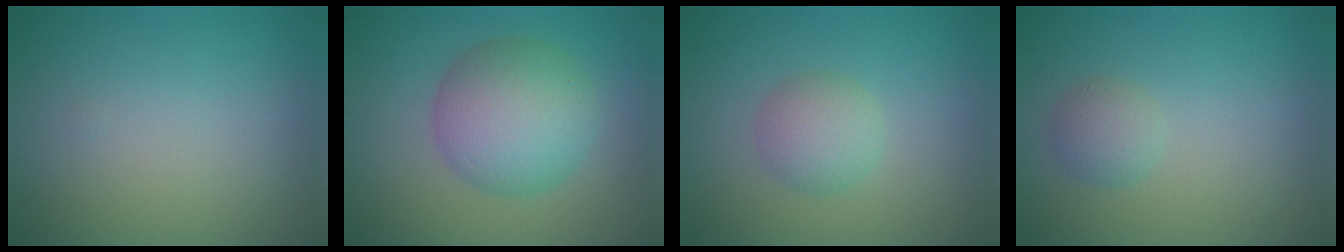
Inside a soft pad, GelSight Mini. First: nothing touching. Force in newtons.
{"total": 7.0, "press": 7.0, "slide": 0.1}
{"total": 2.7, "press": 2.7, "slide": 0.1}
{"total": 1.8, "press": 1.8, "slide": 0.1}